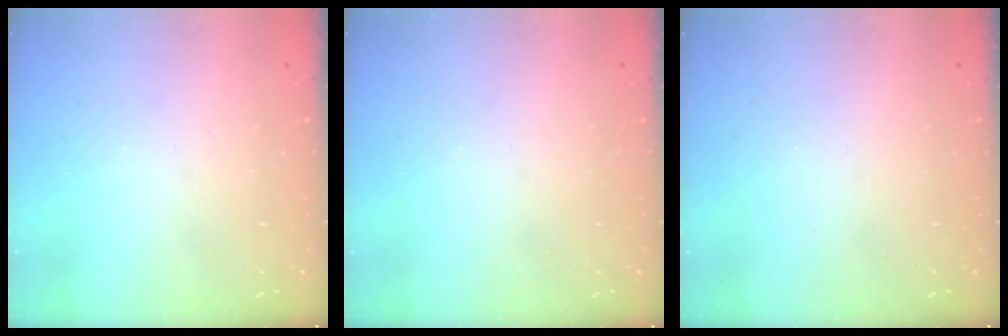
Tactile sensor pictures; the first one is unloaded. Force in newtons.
{"total": 0.0}
{"total": 0.0}